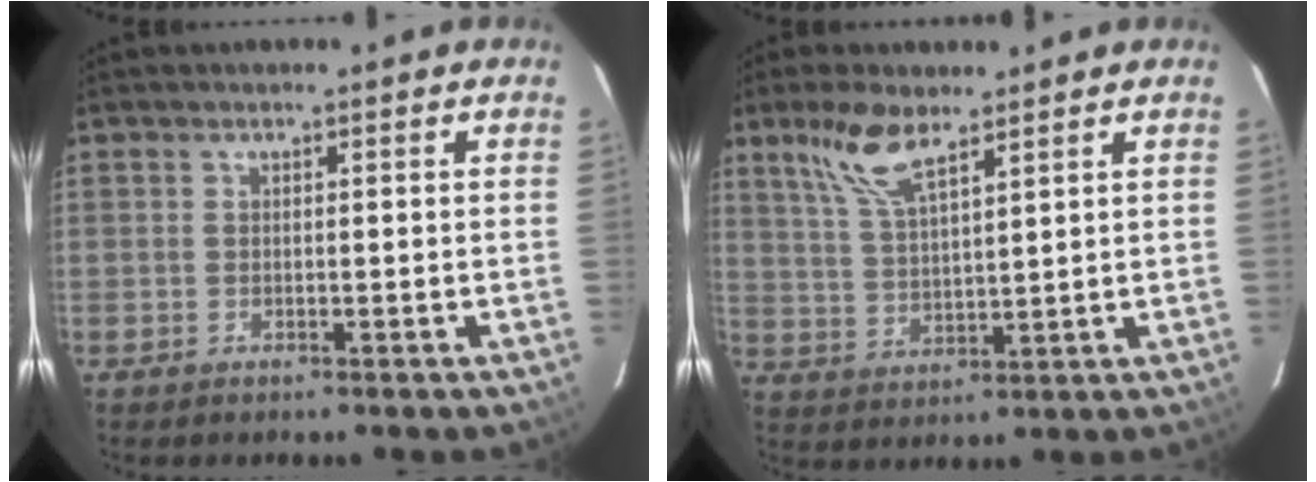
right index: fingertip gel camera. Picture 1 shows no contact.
{"total": 8.4, "force": [5.8, 2.5, 5.6], "torque": [-0.117, 0.008, 0.121]}